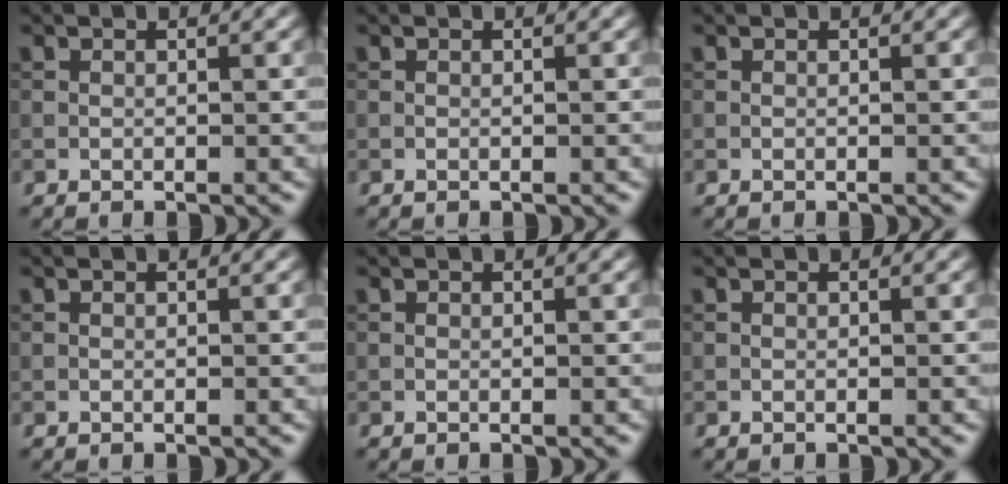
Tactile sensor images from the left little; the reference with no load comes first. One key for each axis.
{"total": 0.0}
{"total": 0.0}
{"total": 0.0}
{"total": 0.0}
{"total": 0.0}